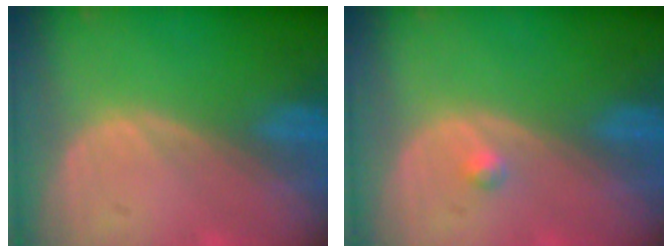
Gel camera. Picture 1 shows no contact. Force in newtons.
{"total": 0.8, "press": 0.8, "slide": 0.1}